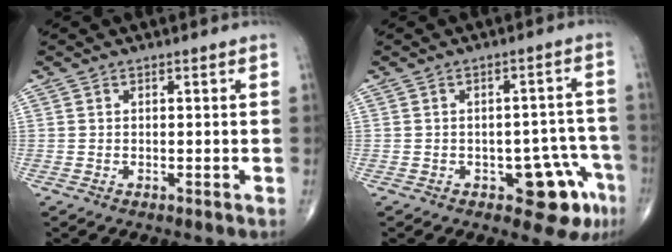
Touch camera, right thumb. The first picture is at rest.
{"total": 9.2, "force": [-4.5, 4.6, 6.6], "torque": [-0.043, 0.031, -0.049]}